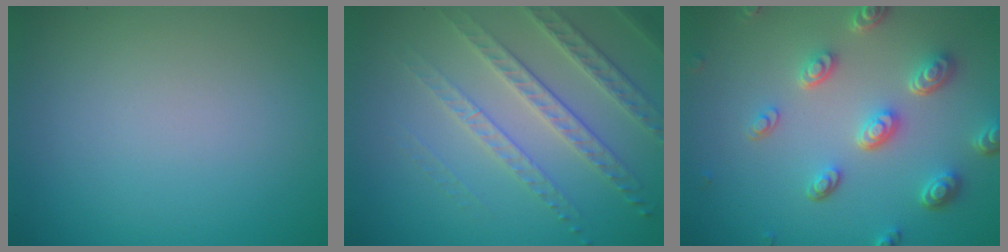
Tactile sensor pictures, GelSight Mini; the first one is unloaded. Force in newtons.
{"total": 4.2, "press": 3.8, "slide": 2.0}
{"total": 5.2, "press": 3.9, "slide": 3.5}